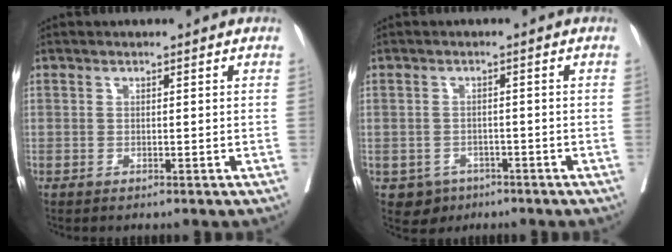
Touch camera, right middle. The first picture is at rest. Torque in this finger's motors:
{"motor_torque": [0.26, -0.36, 0.02, 0.00]}